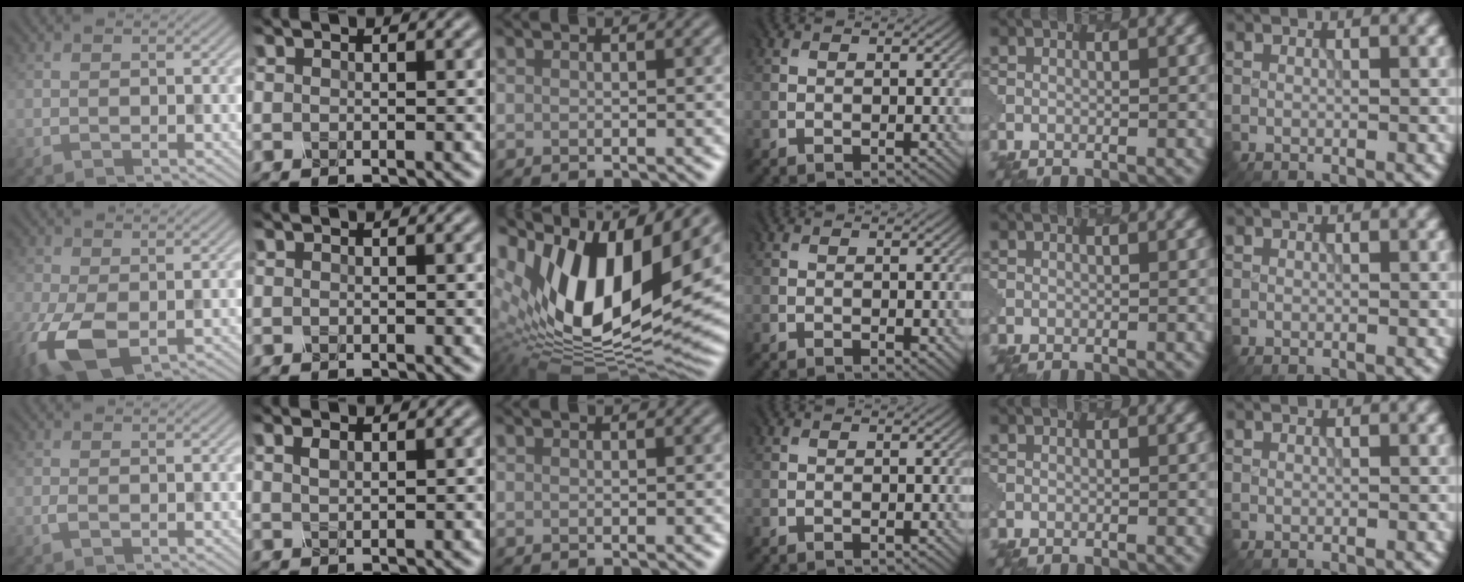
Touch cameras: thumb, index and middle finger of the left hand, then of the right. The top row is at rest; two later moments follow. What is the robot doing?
{"motion": "dispense", "object": "pipette"}